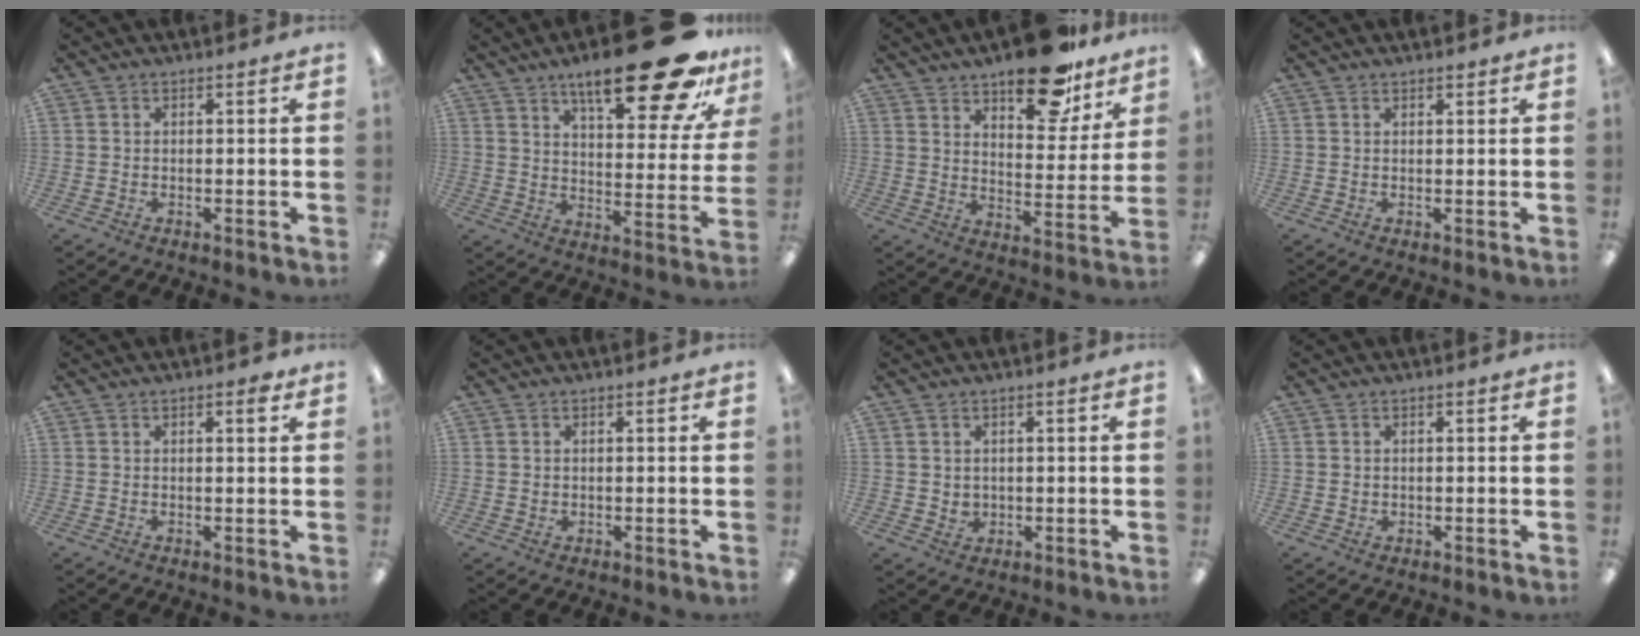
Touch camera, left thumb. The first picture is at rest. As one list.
[{"total": 24.1, "force": [16.0, 6.9, 16.6], "torque": [-0.242, -0.099, 0.255]}, {"total": 16.7, "force": [12.4, 7.0, 8.9], "torque": [-0.114, -0.074, 0.208]}, {"total": 0.9, "force": [0.8, 0.3, 0.1], "torque": [0.006, -0.003, 0.014]}, {"total": 1.9, "force": [1.2, 0.6, 1.4], "torque": [-0.014, -0.005, 0.016]}, {"total": 0.7, "force": [0.4, 0.6, 0.0], "torque": [0.000, 0.003, 0.007]}, {"total": 2.4, "force": [1.3, 1.9, 0.3], "torque": [-0.002, -0.005, 0.023]}, {"total": 0.8, "force": [0.3, 0.7, 0.0], "torque": [0.000, 0.004, 0.005]}]